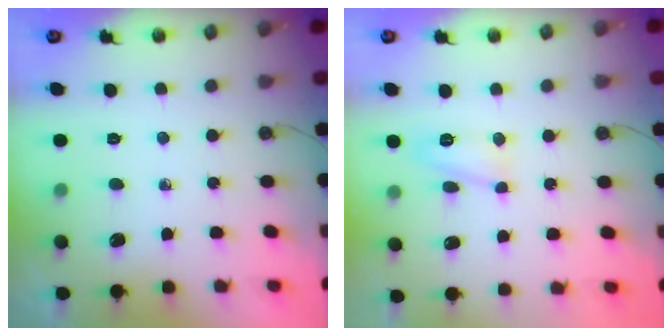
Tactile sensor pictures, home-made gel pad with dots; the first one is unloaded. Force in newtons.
{"total": 6.3, "press": 6.3, "slide": 0.2}